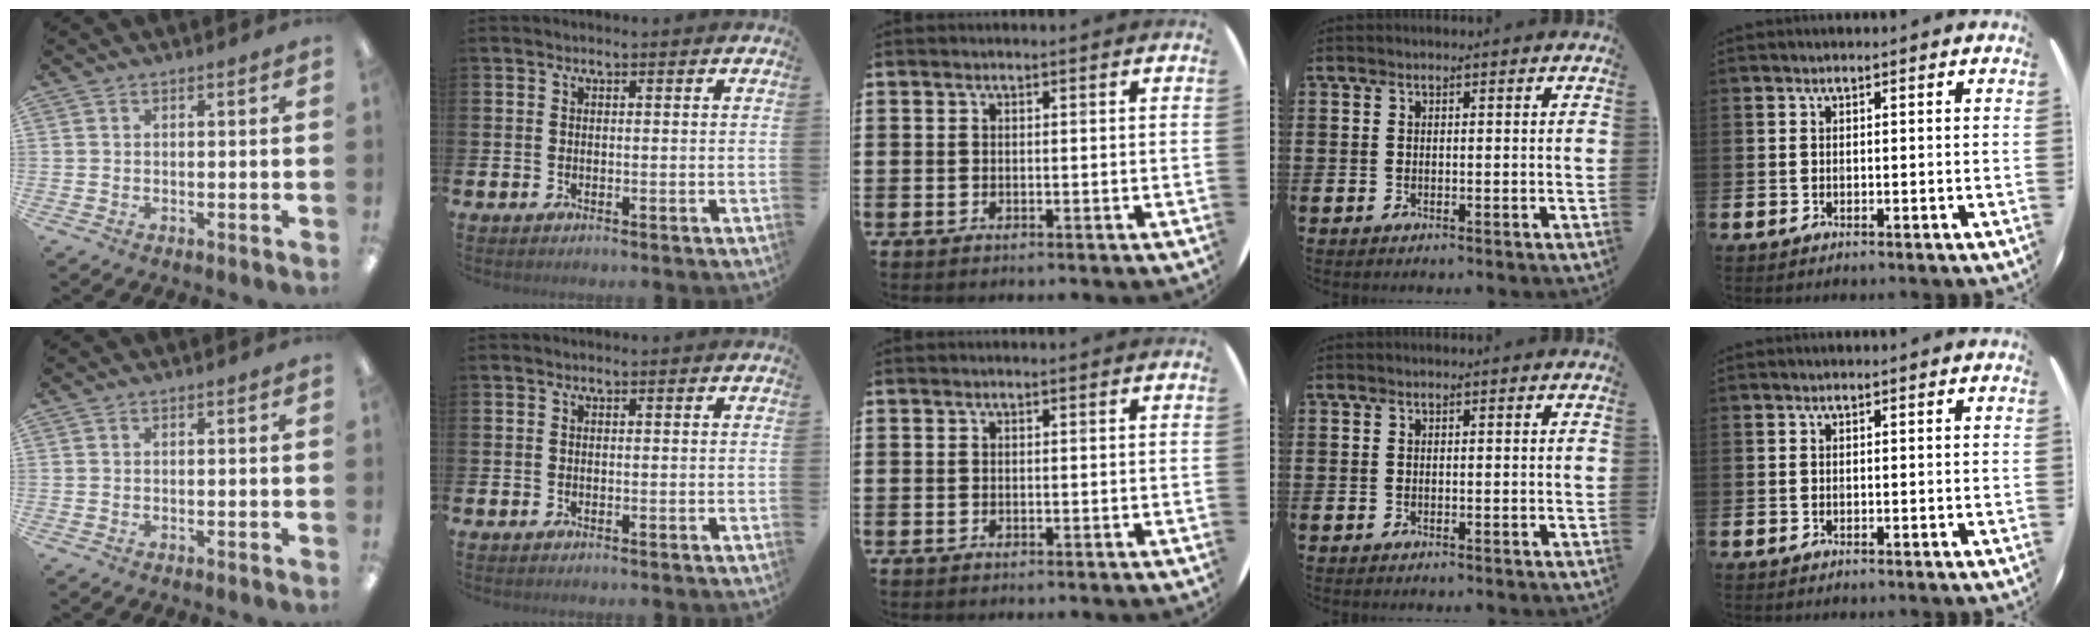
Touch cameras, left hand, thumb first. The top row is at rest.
{}